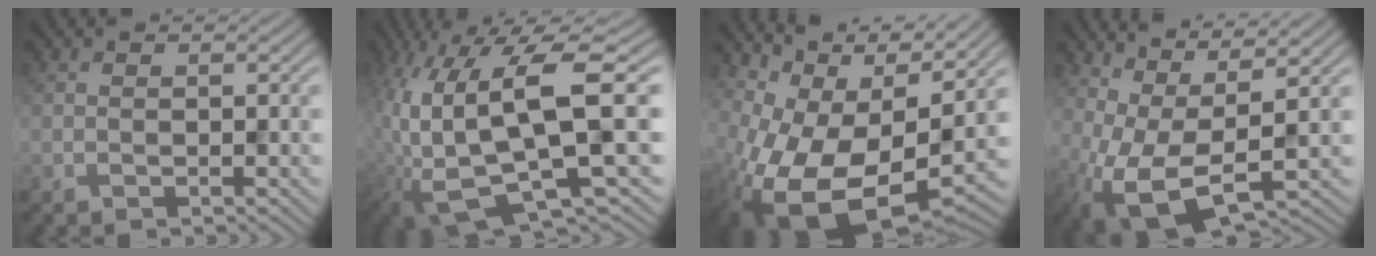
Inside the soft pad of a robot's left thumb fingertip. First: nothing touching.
{"total": 14.0, "force": [-0.9, 4.0, 13.4], "torque": [-0.287, -0.003, -0.008]}
{"total": 15.1, "force": [-0.1, 7.8, 12.9], "torque": [-0.245, -0.031, 0.020]}
{"total": 9.0, "force": [1.1, 4.1, 8.0], "torque": [-0.179, -0.002, 0.020]}